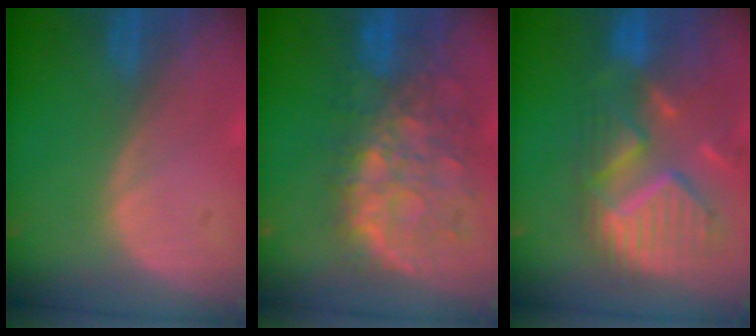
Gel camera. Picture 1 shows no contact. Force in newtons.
{"total": 11.2, "press": 9.8, "slide": 5.4}
{"total": 12.4, "press": 10.6, "slide": 6.5}